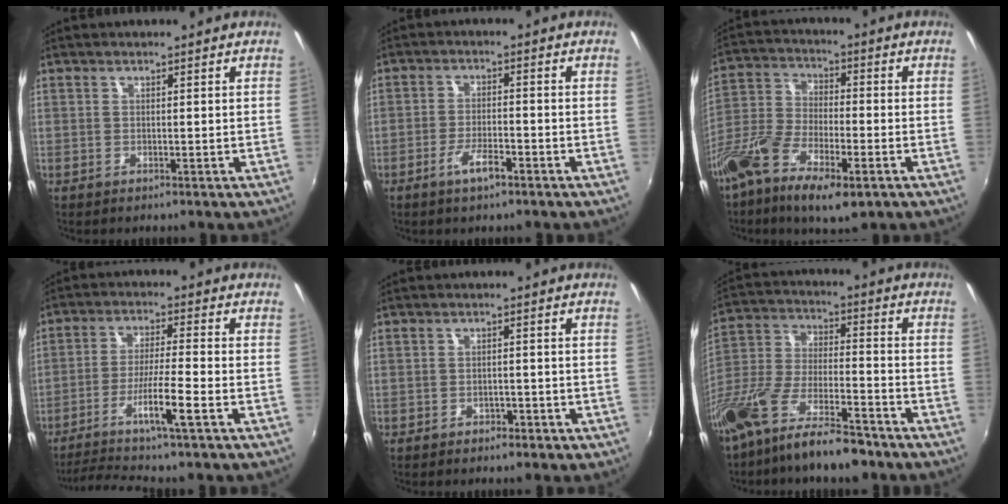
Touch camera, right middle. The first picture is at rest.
{"total": 4.3, "force": [-2.7, 0.9, 3.2], "torque": [-0.069, -0.002, -0.048]}
{"total": 14.3, "force": [-8.2, 5.1, 10.6], "torque": [-0.225, -0.027, -0.168]}
{"total": 10.0, "force": [-5.7, -0.9, 8.1], "torque": [-0.169, -0.008, -0.102]}
{"total": 2.6, "force": [-1.8, 1.6, 1.0], "torque": [-0.024, -0.001, -0.021]}
{"total": 16.5, "force": [-11.3, 5.2, 10.9], "torque": [-0.224, -0.020, -0.208]}